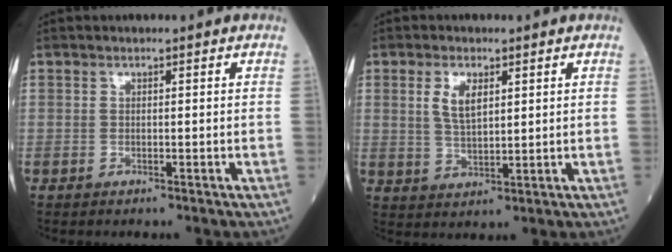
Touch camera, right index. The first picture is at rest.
{"total": 4.7, "force": [1.8, 1.9, 3.9], "torque": [-0.081, 0.001, 0.037]}